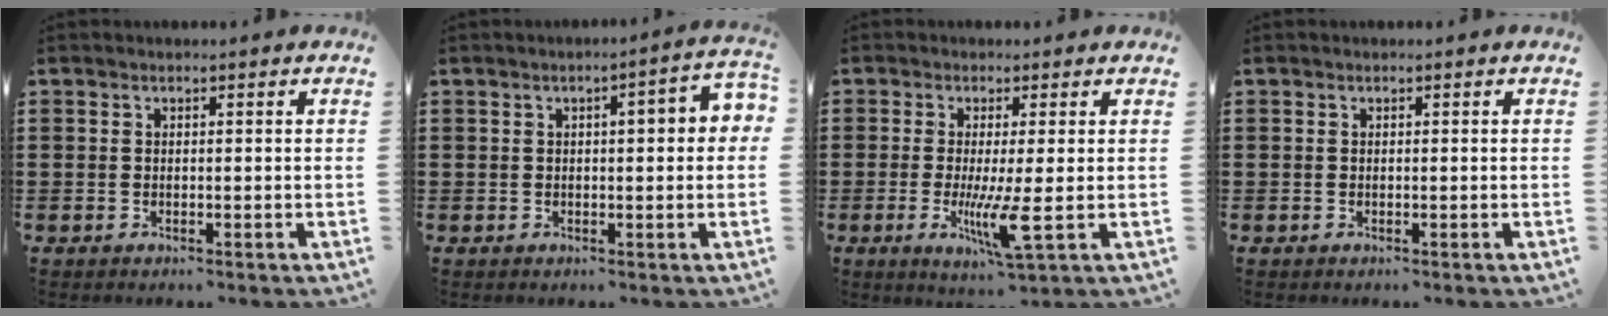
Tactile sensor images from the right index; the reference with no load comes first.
{"total": 3.4, "force": [0.4, 0.7, 3.3], "torque": [-0.052, 0.004, 0.002]}
{"total": 6.3, "force": [-1.2, 0.2, 6.2], "torque": [-0.120, -0.020, -0.023]}
{"total": 0.0}